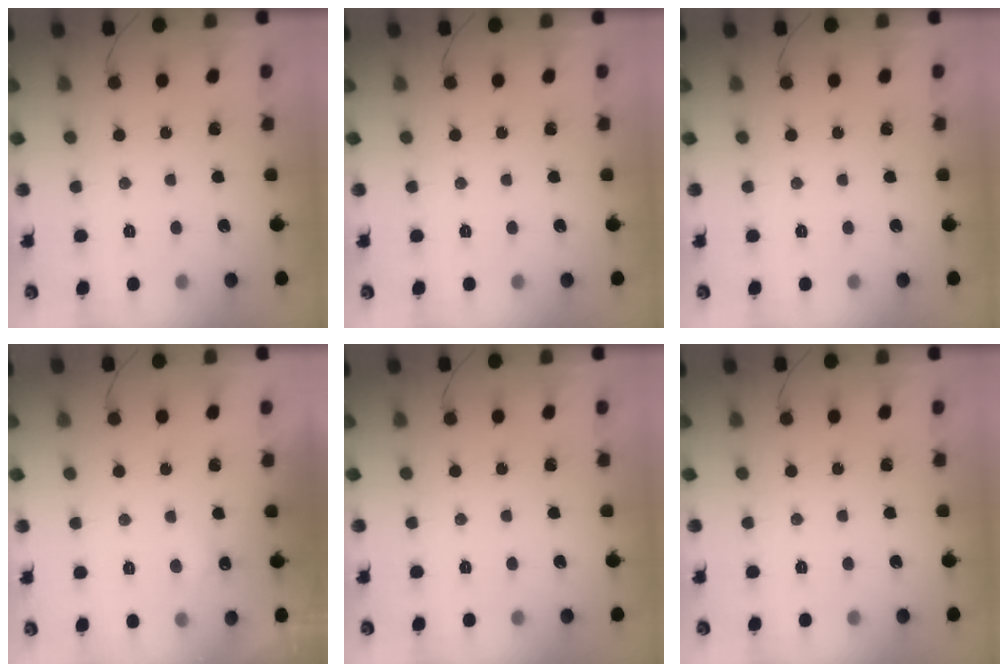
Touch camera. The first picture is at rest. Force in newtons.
{"total": 0.0}
{"total": 0.0}
{"total": 2.5, "press": 2.4, "slide": 0.5}
{"total": 0.0}
{"total": 0.0}